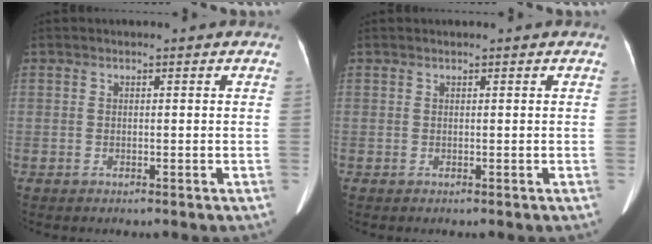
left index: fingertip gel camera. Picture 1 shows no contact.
{"total": 0.0}